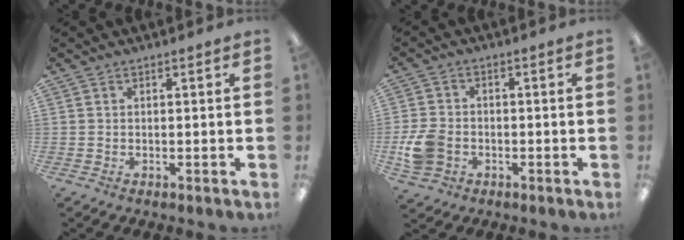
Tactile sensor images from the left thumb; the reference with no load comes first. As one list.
[{"total": 7.9, "force": [-2.7, 5.9, 4.4], "torque": [-0.085, 0.010, -0.047]}]